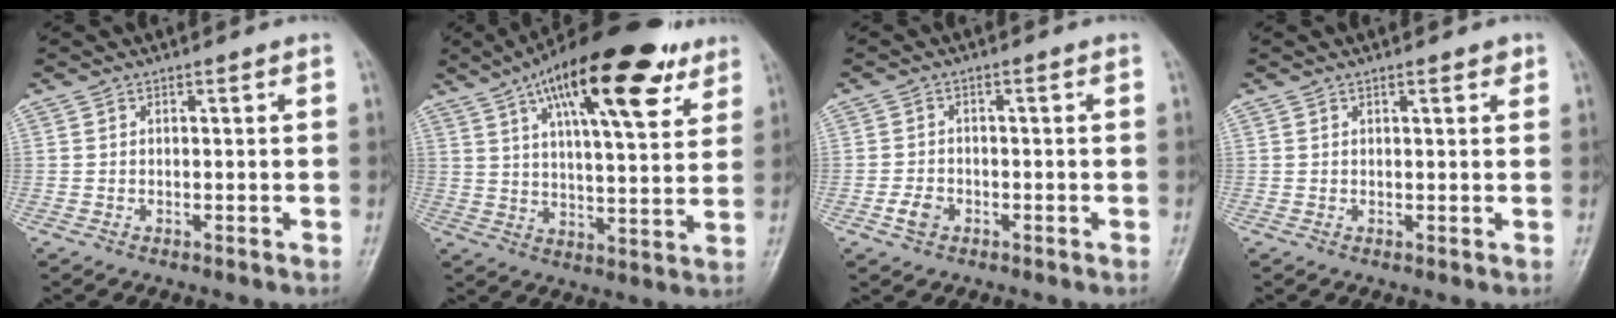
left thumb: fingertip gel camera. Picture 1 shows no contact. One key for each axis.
{"total": 22.7, "fx": 12.6, "fy": 7.5, "fz": 17.4, "tx": -0.251, "ty": -0.024, "tz": 0.194}
{"total": 2.9, "fx": -1.3, "fy": 2.1, "fz": 1.5, "tx": -0.027, "ty": 0.008, "tz": -0.025}
{"total": 1.9, "fx": 1.2, "fy": 0.7, "fz": 1.3, "tx": -0.011, "ty": -0.004, "tz": 0.014}